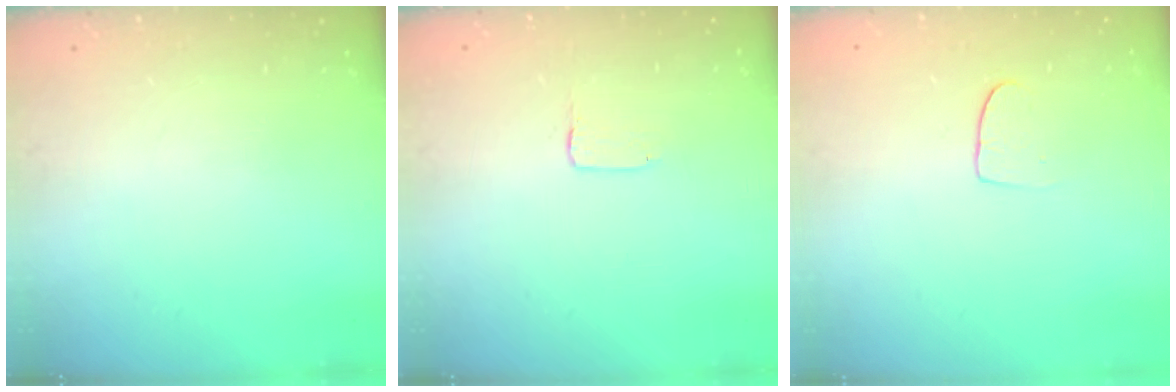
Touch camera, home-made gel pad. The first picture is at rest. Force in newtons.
{"total": 1.0, "press": 1.0, "slide": 0.1}
{"total": 6.3, "press": 6.2, "slide": 0.6}